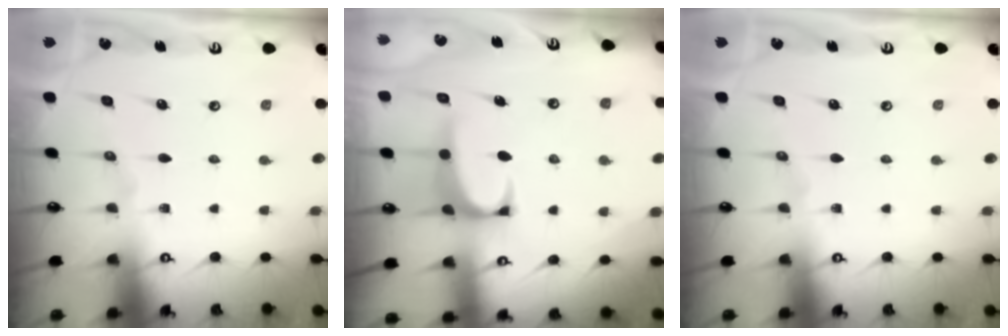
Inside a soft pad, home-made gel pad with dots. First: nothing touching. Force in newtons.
{"total": 1.2, "press": 1.1, "slide": 0.5}
{"total": 0.0}